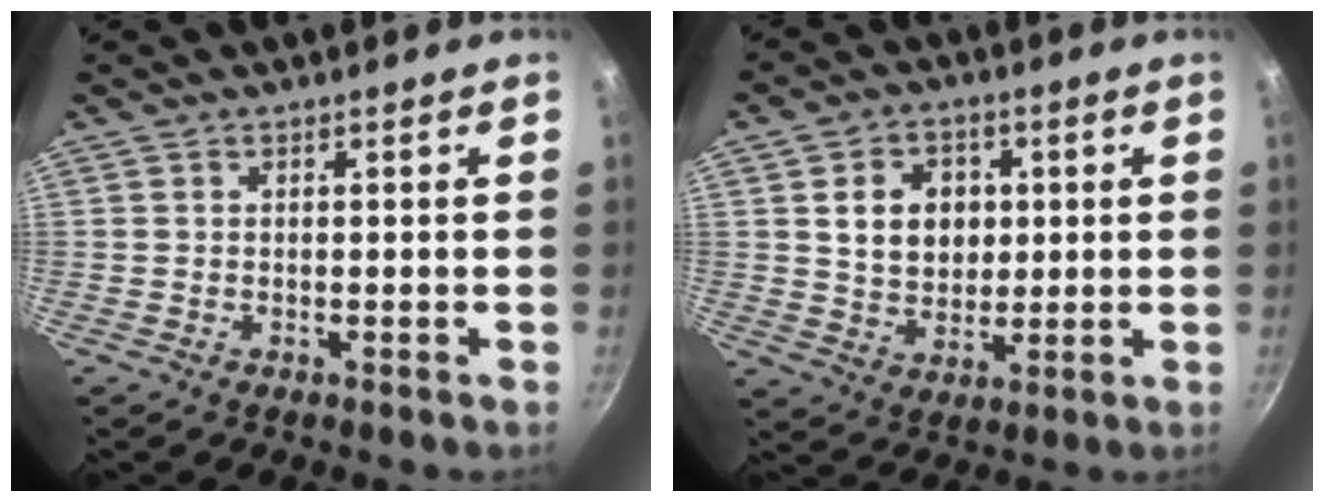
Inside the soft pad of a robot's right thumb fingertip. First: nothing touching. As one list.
[{"total": 10.0, "force": [2.0, 8.0, 5.7], "torque": [-0.065, -0.004, 0.034]}]